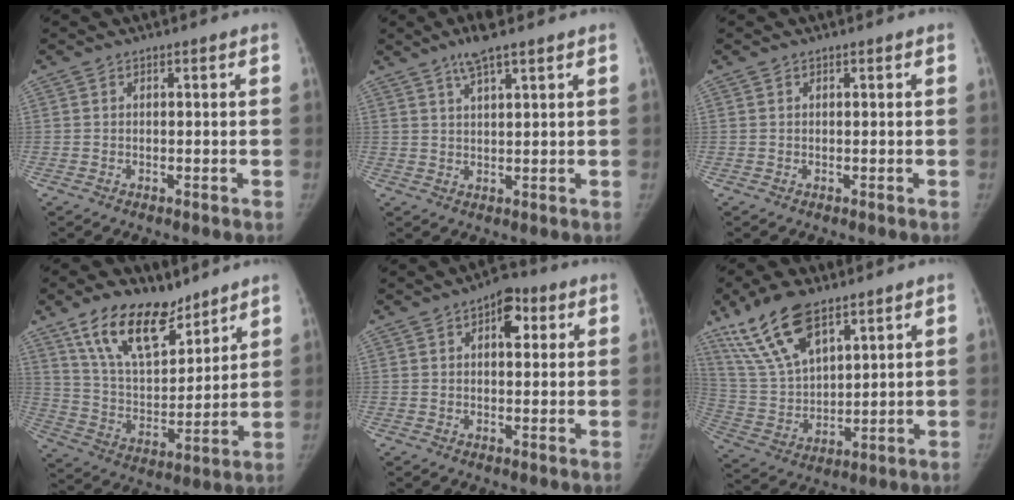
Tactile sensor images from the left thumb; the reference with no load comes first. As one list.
[{"total": 5.1, "force": [3.4, 0.9, 3.7], "torque": [-0.067, -0.006, 0.063]}, {"total": 0.0}, {"total": 16.6, "force": [11.4, 8.0, 9.1], "torque": [-0.123, -0.061, 0.216]}, {"total": 6.2, "force": [2.2, 3.5, 4.6], "torque": [-0.040, 0.000, 0.025]}, {"total": 15.2, "force": [9.9, 6.6, 9.6], "torque": [-0.172, -0.035, 0.202]}]